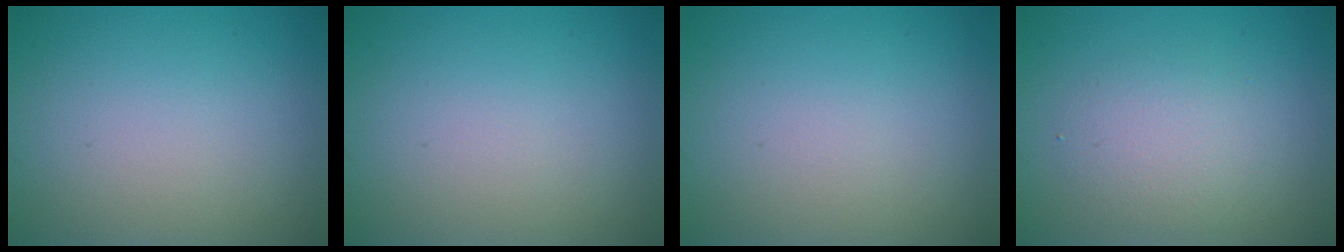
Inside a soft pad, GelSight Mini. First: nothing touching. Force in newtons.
{"total": 0.0}
{"total": 0.0}
{"total": 2.6, "press": 2.6, "slide": 0.3}